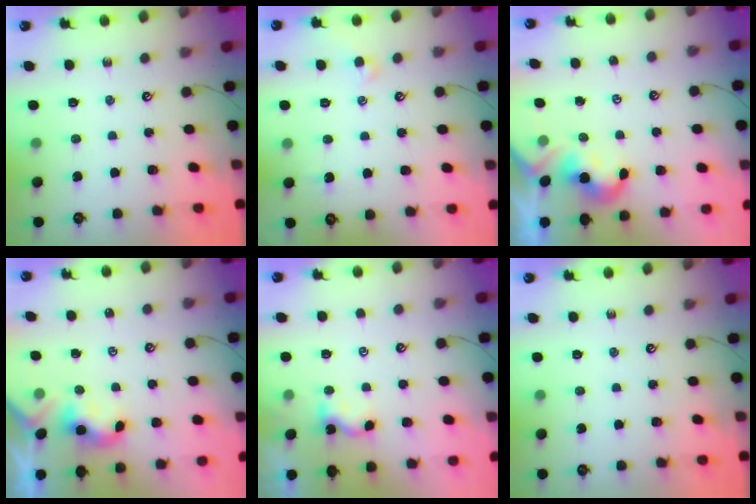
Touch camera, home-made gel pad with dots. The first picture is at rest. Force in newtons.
{"total": 0.7, "press": 0.3, "slide": 0.6}
{"total": 2.0, "press": 1.9, "slide": 0.5}
{"total": 2.4, "press": 2.4, "slide": 0.2}
{"total": 2.4, "press": 2.4, "slide": 0.1}
{"total": 0.0}